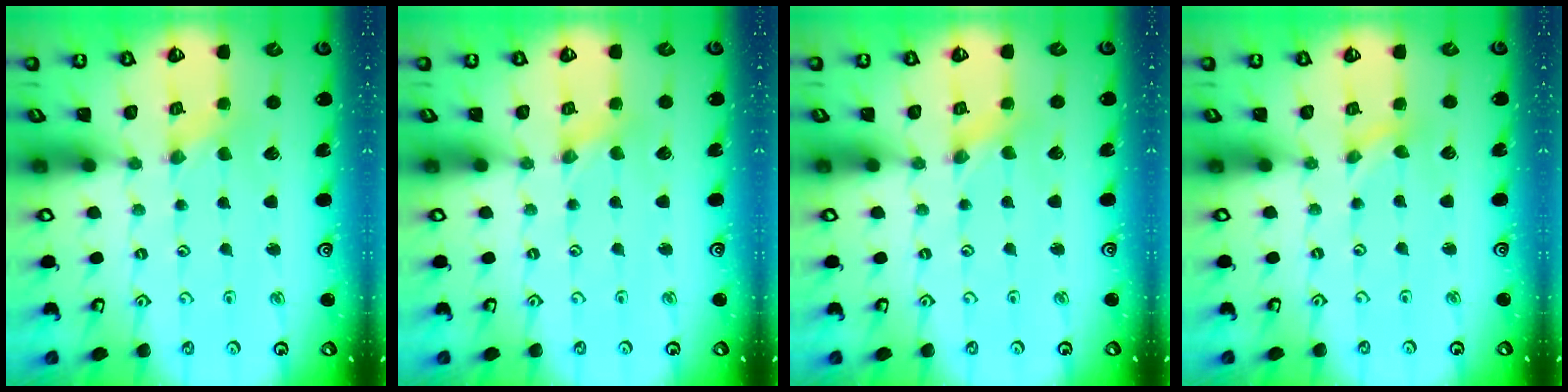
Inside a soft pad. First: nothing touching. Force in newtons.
{"total": 1.0, "press": 1.0, "slide": 0.2}
{"total": 0.0}
{"total": 0.0}